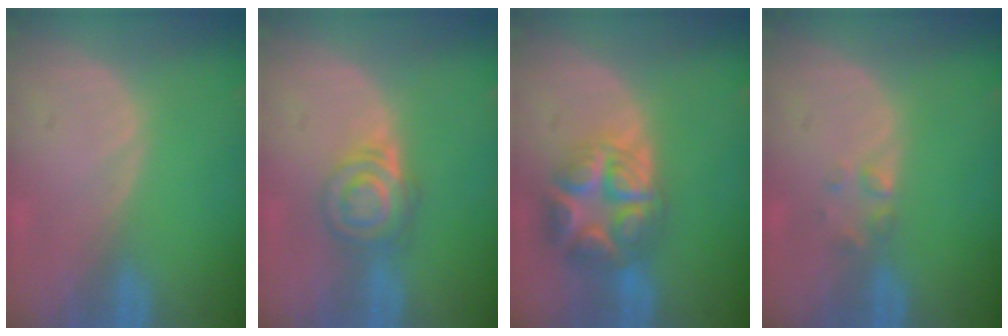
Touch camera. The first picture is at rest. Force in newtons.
{"total": 6.4, "press": 5.5, "slide": 3.3}
{"total": 8.9, "press": 8.9, "slide": 0.5}
{"total": 1.7, "press": 1.7, "slide": 0.2}